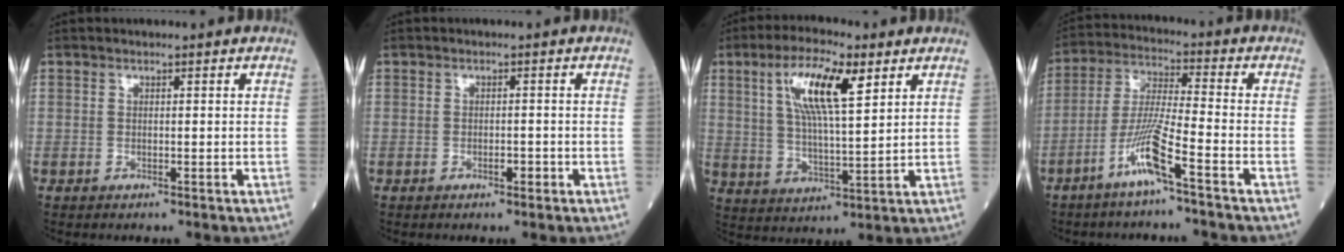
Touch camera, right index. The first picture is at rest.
{"total": 1.2, "force": [-0.7, 0.2, 0.9], "torque": [-0.015, 0.001, -0.011]}
{"total": 11.5, "force": [4.9, 2.3, 10.1], "torque": [-0.193, 0.011, 0.092]}
{"total": 8.4, "force": [-4.8, -0.9, 6.8], "torque": [-0.142, -0.005, -0.098]}